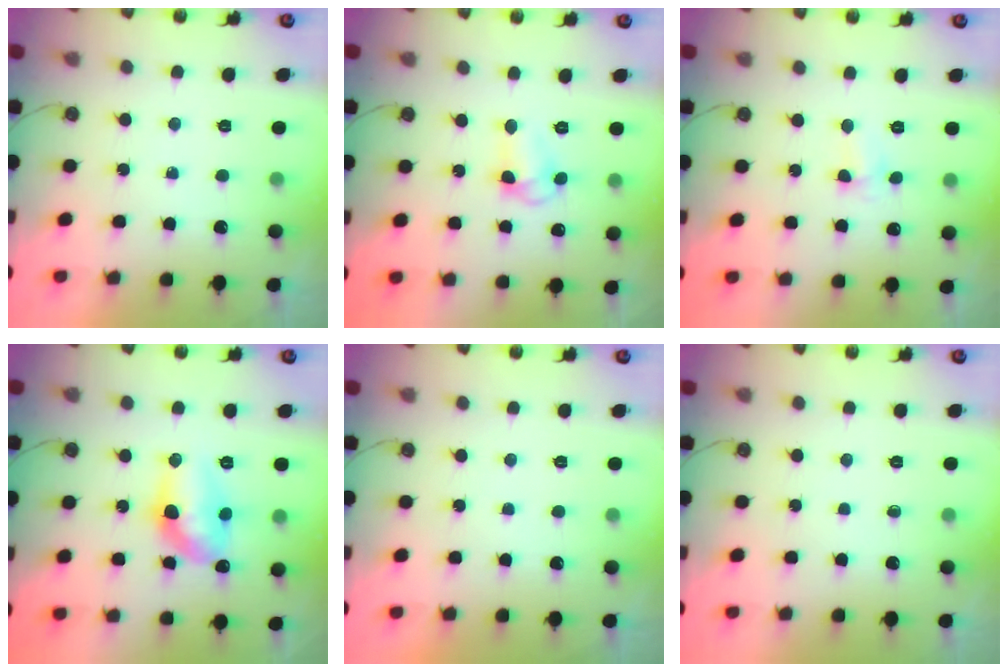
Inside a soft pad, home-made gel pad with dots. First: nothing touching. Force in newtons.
{"total": 7.2, "press": 7.2, "slide": 0.6}
{"total": 3.3, "press": 3.3, "slide": 0.4}
{"total": 12.0, "press": 11.9, "slide": 1.5}
{"total": 0.0}
{"total": 0.0}